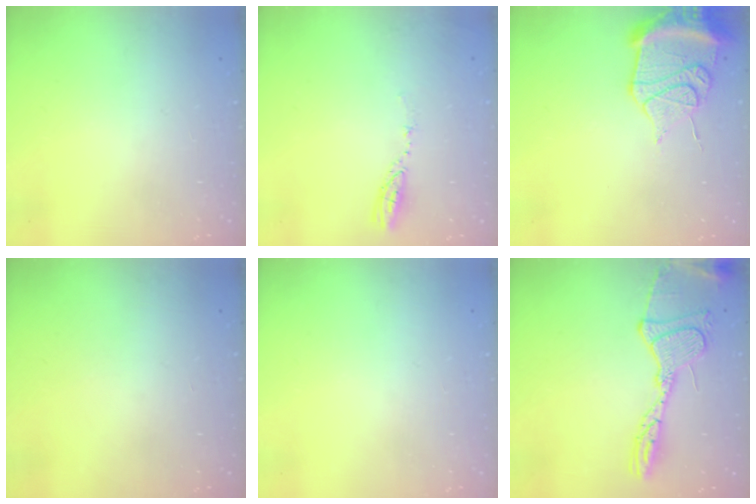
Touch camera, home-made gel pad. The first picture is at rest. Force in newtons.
{"total": 3.5, "press": 3.5, "slide": 0.3}
{"total": 15.7, "press": 14.5, "slide": 6.0}
{"total": 0.0}
{"total": 0.0}
{"total": 17.1, "press": 17.1, "slide": 1.5}